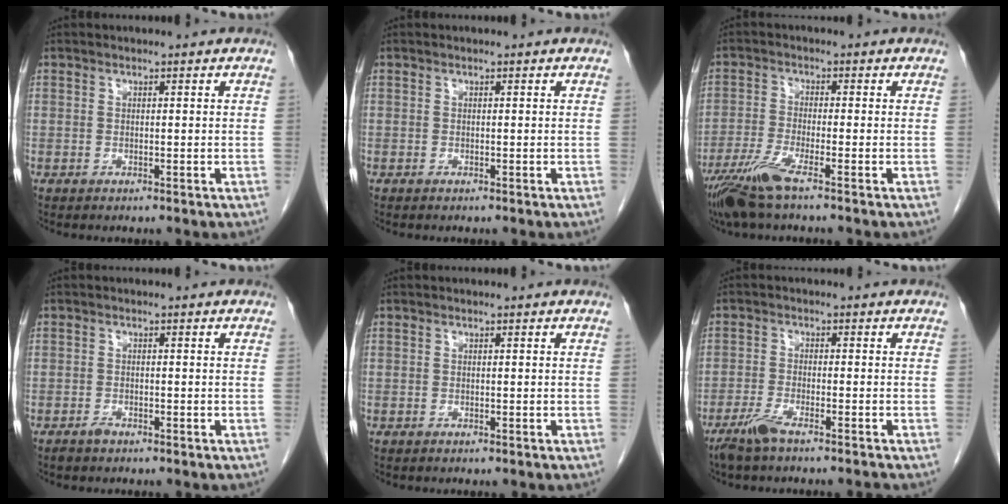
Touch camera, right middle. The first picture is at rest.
{"total": 0.0}
{"total": 6.4, "force": [-4.3, 0.0, 4.7], "torque": [-0.101, -0.019, -0.089]}
{"total": 1.1, "force": [-0.9, 0.3, 0.5], "torque": [-0.012, -0.001, -0.015]}
{"total": 0.0}
{"total": 4.5, "force": [-3.7, 0.0, 2.6], "torque": [-0.051, -0.009, -0.072]}